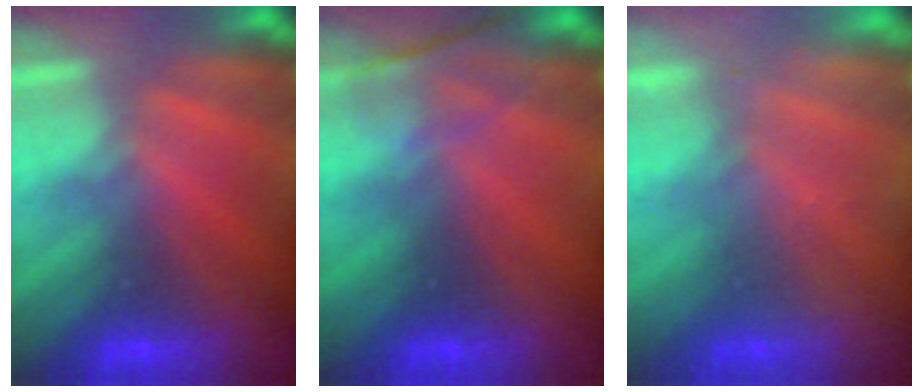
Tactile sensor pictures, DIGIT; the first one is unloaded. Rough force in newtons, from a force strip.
{"total": 2.3}
{"total": 2.3}